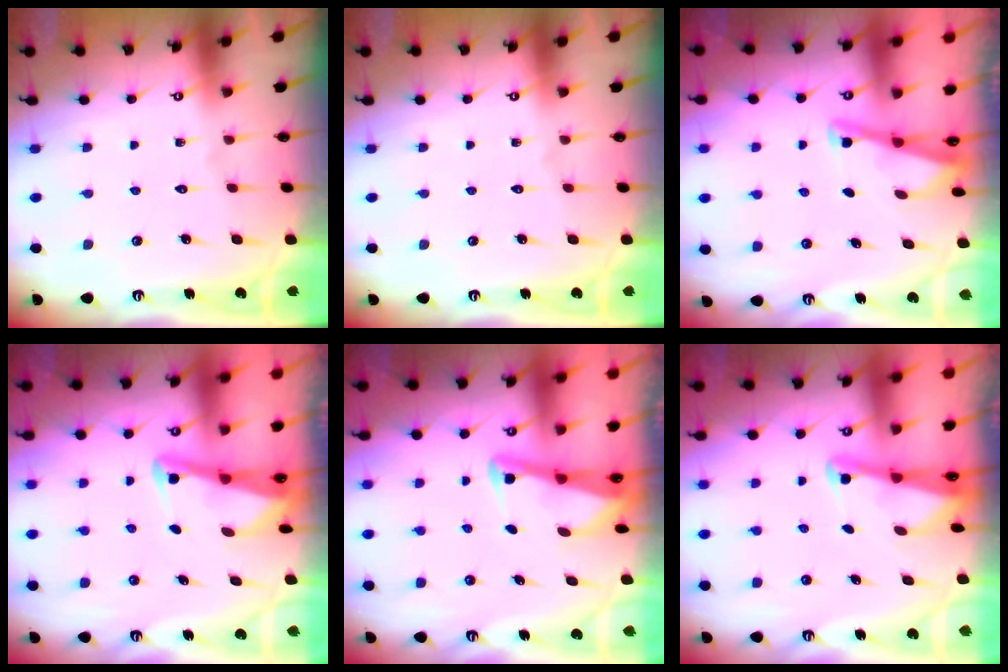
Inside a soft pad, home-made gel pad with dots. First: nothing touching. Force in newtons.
{"total": 0.0}
{"total": 2.9, "press": 2.9, "slide": 0.2}
{"total": 2.9, "press": 2.8, "slide": 0.4}
{"total": 3.0, "press": 3.0, "slide": 0.4}
{"total": 2.3, "press": 2.2, "slide": 0.3}